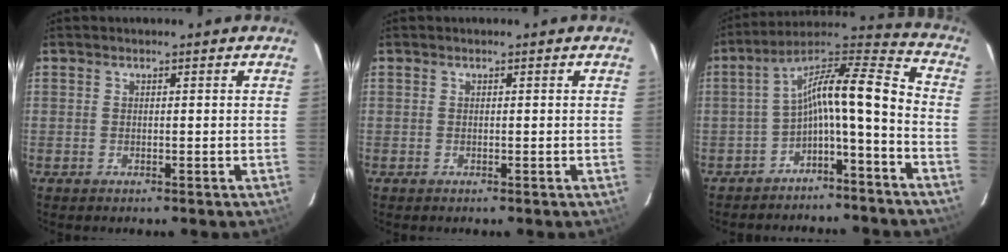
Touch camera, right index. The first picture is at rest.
{"total": 0.0}
{"total": 12.9, "force": [-5.3, 2.5, 11.4], "torque": [-0.207, 0.031, -0.092]}